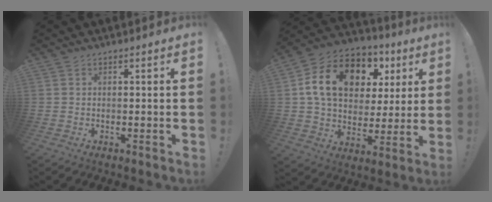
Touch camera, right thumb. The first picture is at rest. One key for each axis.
{"total": 18.7, "fx": 7.2, "fy": 12.7, "fz": 11.6, "tx": -0.188, "ty": -0.019, "tz": 0.138}